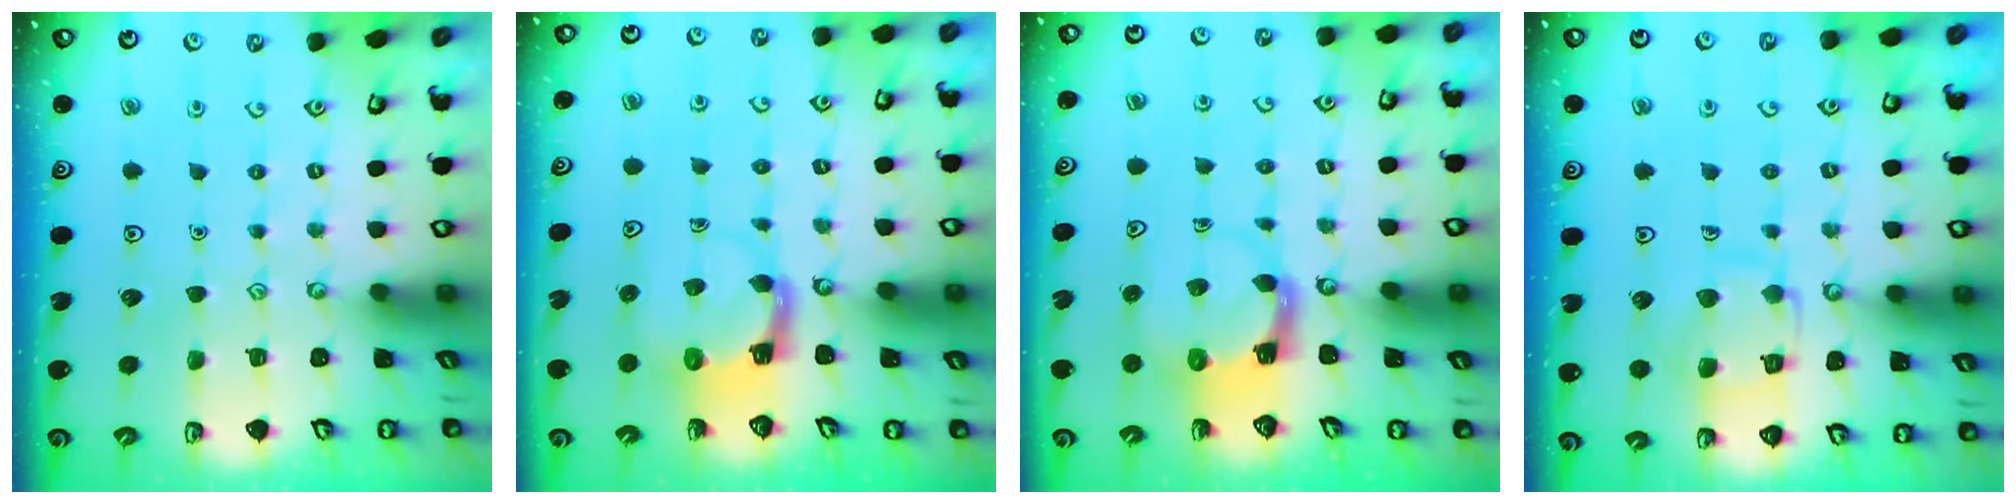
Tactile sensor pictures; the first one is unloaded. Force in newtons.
{"total": 4.0, "press": 3.9, "slide": 0.7}
{"total": 3.6, "press": 3.5, "slide": 0.6}
{"total": 10.9, "press": 10.9, "slide": 0.8}